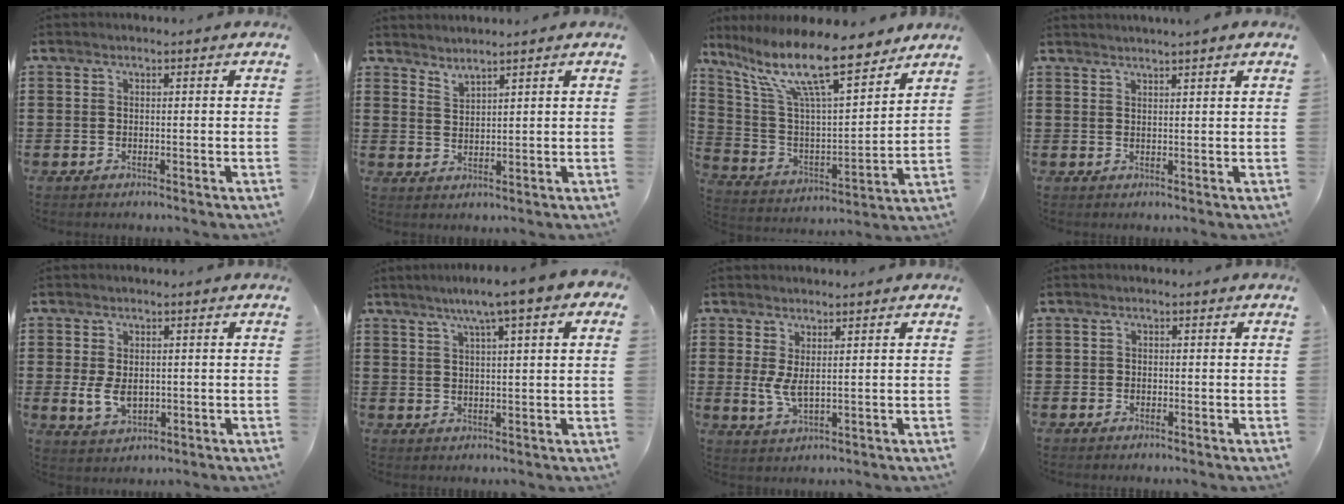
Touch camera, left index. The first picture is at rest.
{"total": 1.9, "force": [1.9, -0.3, -0.1], "torque": [-0.004, -0.003, 0.037]}
{"total": 14.5, "force": [10.6, 2.8, 9.5], "torque": [-0.209, -0.050, 0.181]}
{"total": 1.5, "force": [1.4, -0.4, 0.2], "torque": [-0.006, -0.001, 0.027]}
{"total": 4.1, "force": [-0.2, 2.8, 3.1], "torque": [-0.060, 0.001, -0.006]}
{"total": 6.1, "force": [3.6, 0.0, 4.9], "torque": [-0.104, -0.001, 0.057]}
{"total": 3.7, "force": [1.2, 1.3, 3.3], "torque": [-0.083, -0.005, 0.019]}
{"total": 0.8, "force": [-0.5, 0.7, 0.1], "torque": [-0.005, 0.001, -0.010]}